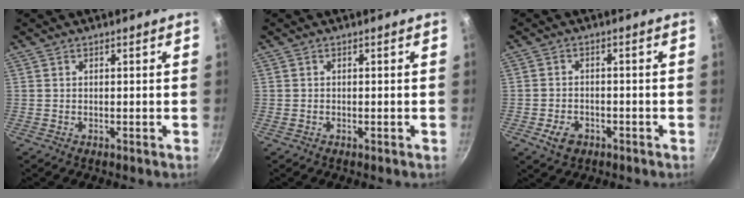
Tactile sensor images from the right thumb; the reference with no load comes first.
{"total": 0.0}
{"total": 4.5, "force": [-2.2, 3.2, 2.2], "torque": [-0.038, 0.016, -0.031]}